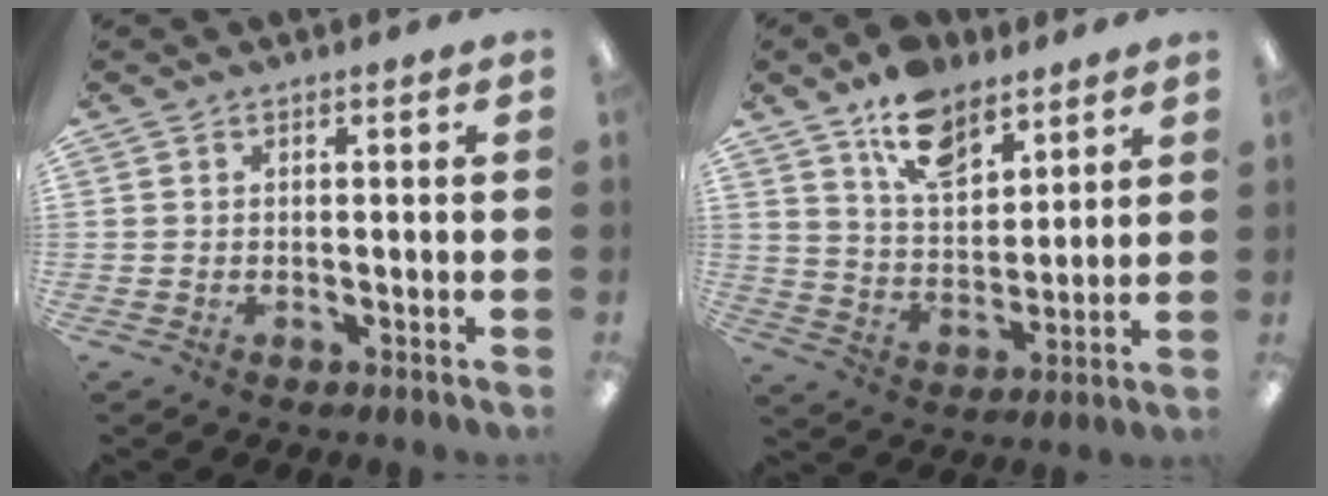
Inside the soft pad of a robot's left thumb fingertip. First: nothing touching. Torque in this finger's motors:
{"motor_torque": [1.85, 1.13, 0.95, -0.80, 0.05]}